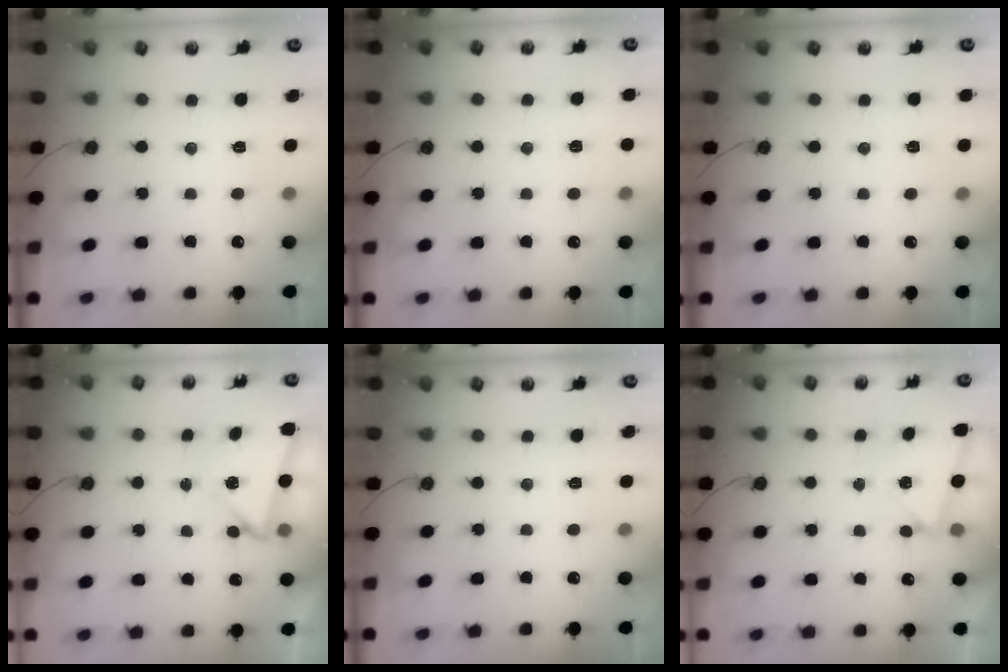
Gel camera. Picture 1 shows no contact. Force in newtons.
{"total": 3.2, "press": 2.7, "slide": 1.6}
{"total": 2.2, "press": 2.1, "slide": 0.7}
{"total": 3.5, "press": 3.4, "slide": 0.7}
{"total": 0.0}
{"total": 2.7, "press": 2.1, "slide": 1.8}